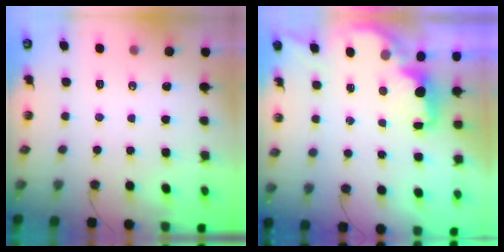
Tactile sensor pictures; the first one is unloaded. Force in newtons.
{"total": 2.1, "press": 2.0, "slide": 0.8}